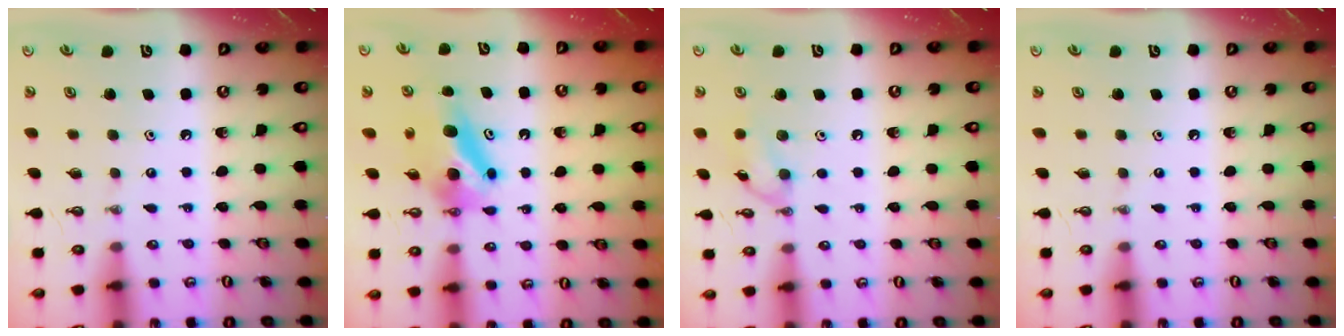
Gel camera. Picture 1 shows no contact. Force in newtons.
{"total": 6.3, "press": 6.2, "slide": 0.8}
{"total": 8.4, "press": 8.4, "slide": 0.4}
{"total": 0.0}